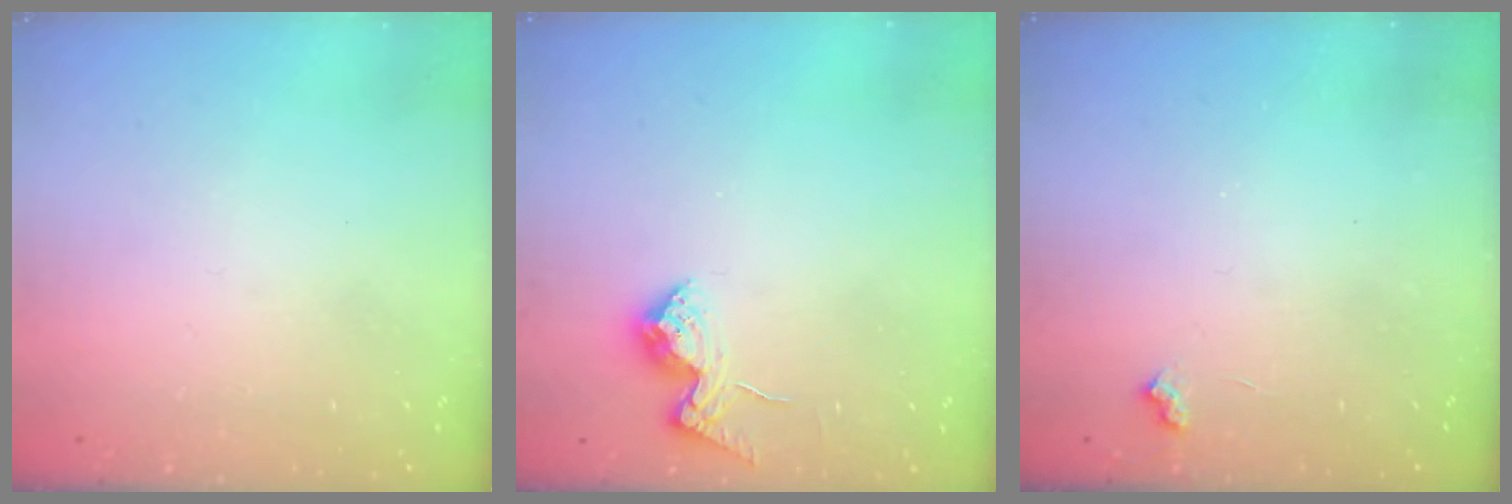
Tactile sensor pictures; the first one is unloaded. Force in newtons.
{"total": 13.9, "press": 13.9, "slide": 1.0}
{"total": 3.2, "press": 3.2, "slide": 0.6}